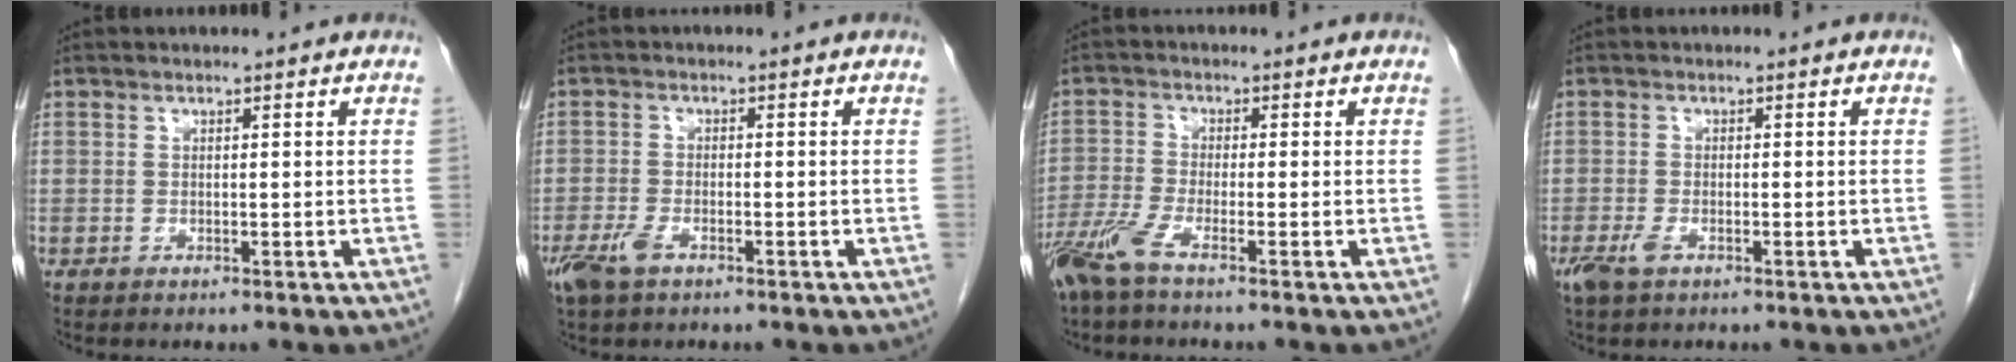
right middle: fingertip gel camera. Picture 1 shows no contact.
{"total": 3.8, "force": [-2.4, 1.3, 2.6], "torque": [-0.063, -0.005, -0.043]}
{"total": 4.7, "force": [-3.4, -0.1, 3.2], "torque": [-0.077, -0.012, -0.077]}
{"total": 2.6, "force": [-1.5, 1.0, 1.9], "torque": [-0.046, -0.004, -0.026]}